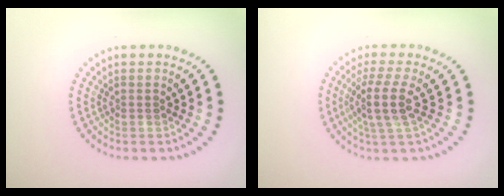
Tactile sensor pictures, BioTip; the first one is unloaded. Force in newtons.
{"total": 3.5, "press": 2.7, "slide": 2.2}